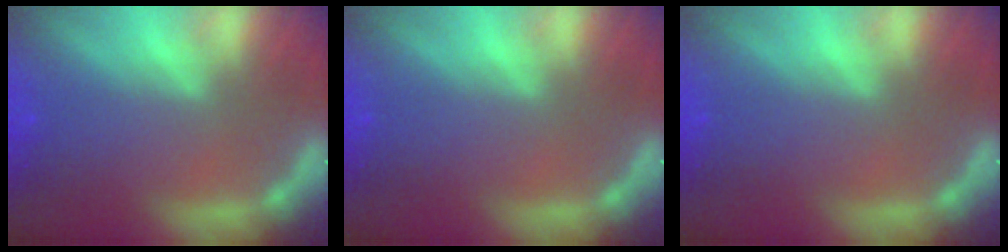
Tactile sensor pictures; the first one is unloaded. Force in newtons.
{"total": 0.0}
{"total": 0.0}